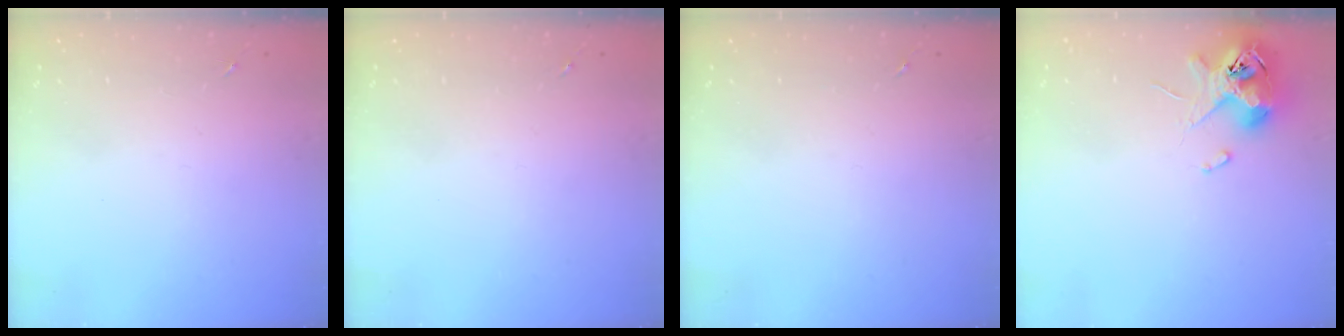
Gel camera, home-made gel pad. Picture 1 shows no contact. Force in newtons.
{"total": 0.0}
{"total": 0.0}
{"total": 11.8, "press": 11.6, "slide": 1.9}